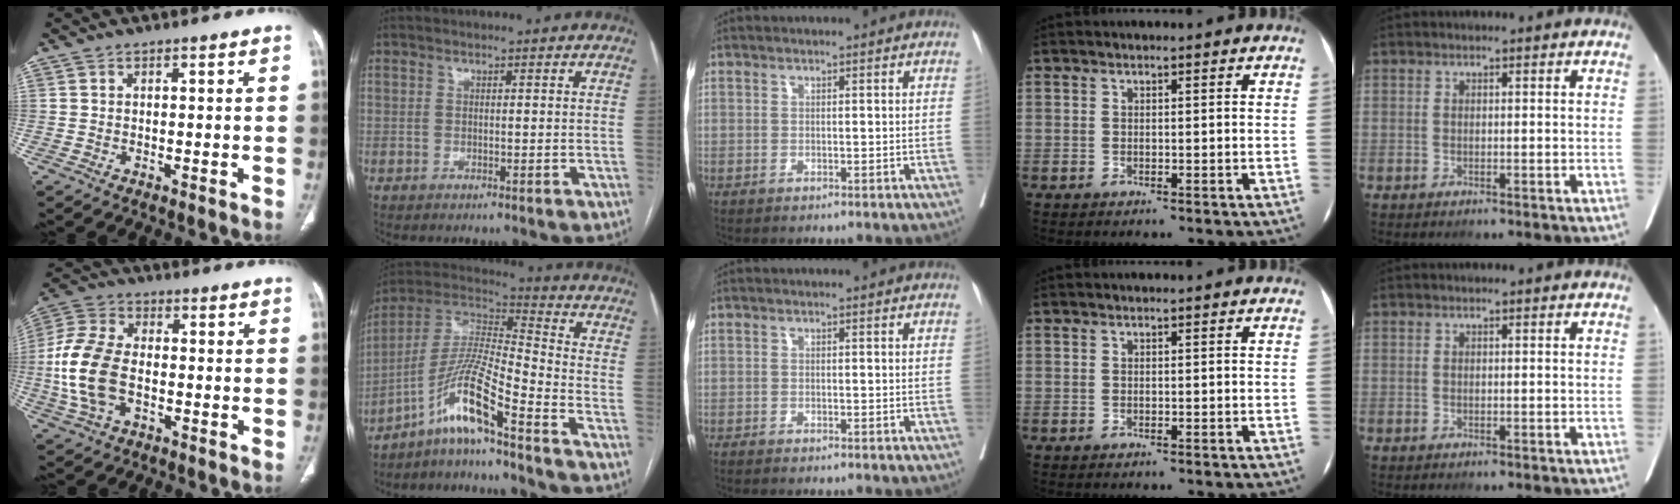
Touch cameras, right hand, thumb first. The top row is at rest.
{"thumb": {"total": 13.6, "force": [-2.2, 8.3, 10.6], "torque": [-0.234, 0.018, -0.044]}, "index": {"total": 11.2, "force": [-7.5, -0.6, 8.3], "torque": [-0.170, 0.005, -0.146]}, "middle": {"total": 2.3, "force": [-2.0, -0.2, 1.0], "torque": [-0.014, -0.001, -0.029]}}